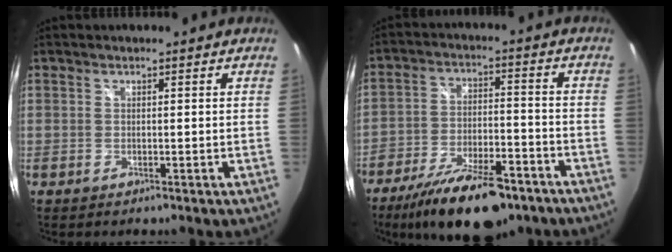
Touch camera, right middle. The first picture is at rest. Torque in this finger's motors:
{"motor_torque": [1.08, -1.06, 0.54, 0.14]}